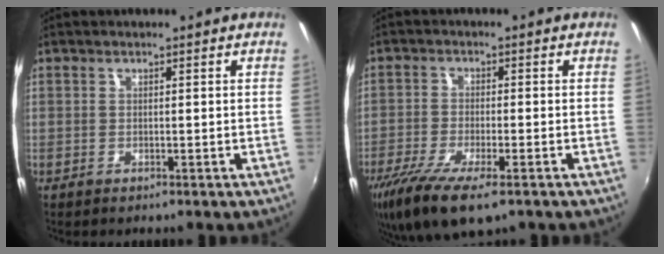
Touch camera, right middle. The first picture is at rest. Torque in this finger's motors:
{"motor_torque": [1.24, -0.90, 0.33, 0.11]}